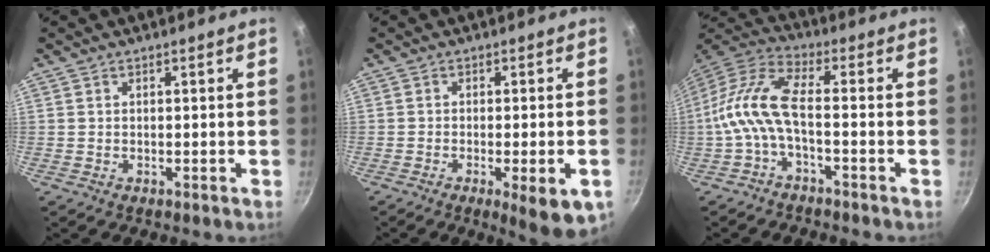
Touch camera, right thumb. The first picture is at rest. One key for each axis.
{"total": 8.8, "fx": -3.6, "fy": 2.2, "fz": 7.8, "tx": -0.102, "ty": -0.002, "tz": -0.044}
{"total": 10.9, "fx": -2.3, "fy": 3.7, "fz": 10.0, "tx": -0.228, "ty": 0.045, "tz": -0.055}